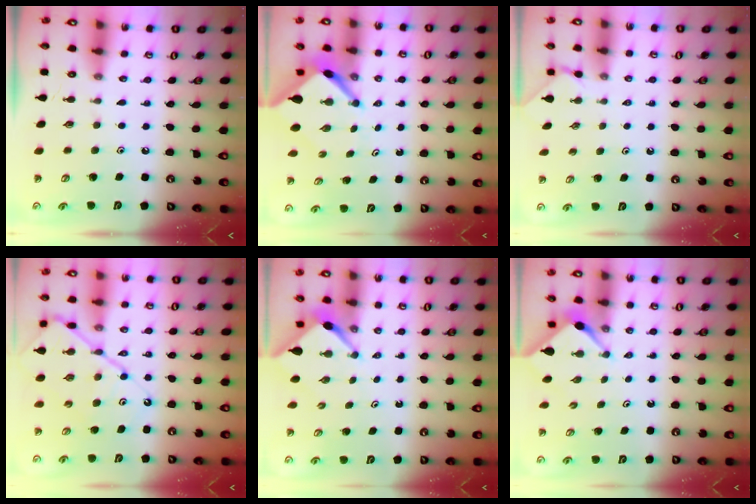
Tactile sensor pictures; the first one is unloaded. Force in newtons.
{"total": 4.4, "press": 4.4, "slide": 0.5}
{"total": 0.9, "press": 0.9, "slide": 0.3}
{"total": 12.4, "press": 12.4, "slide": 1.2}
{"total": 2.6, "press": 2.6, "slide": 0.3}
{"total": 2.9, "press": 2.9, "slide": 0.3}